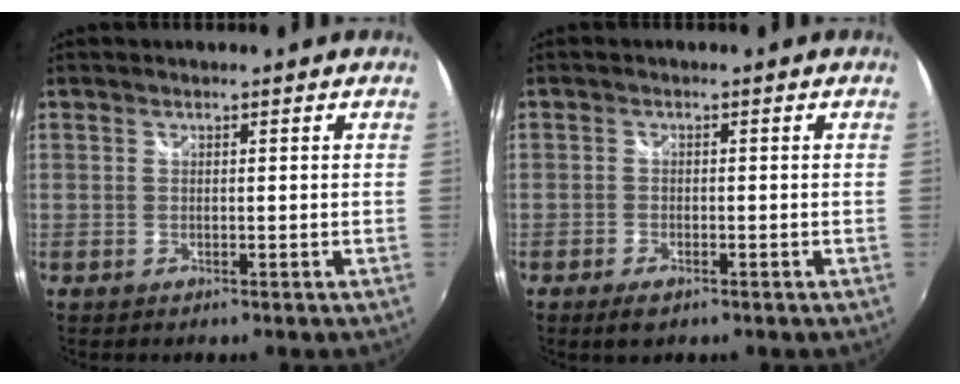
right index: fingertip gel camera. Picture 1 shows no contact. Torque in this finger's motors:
{"motor_torque": [0.18, -0.17, 0.05, 0.00]}